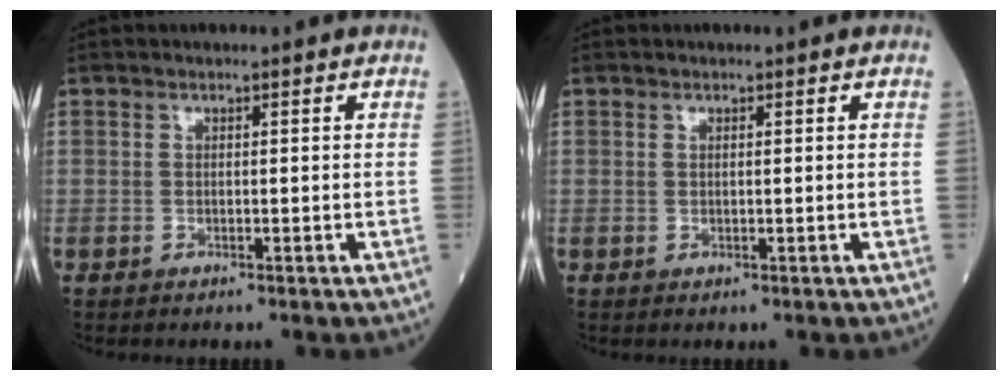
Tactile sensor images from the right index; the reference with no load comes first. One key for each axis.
{"total": 0.0}